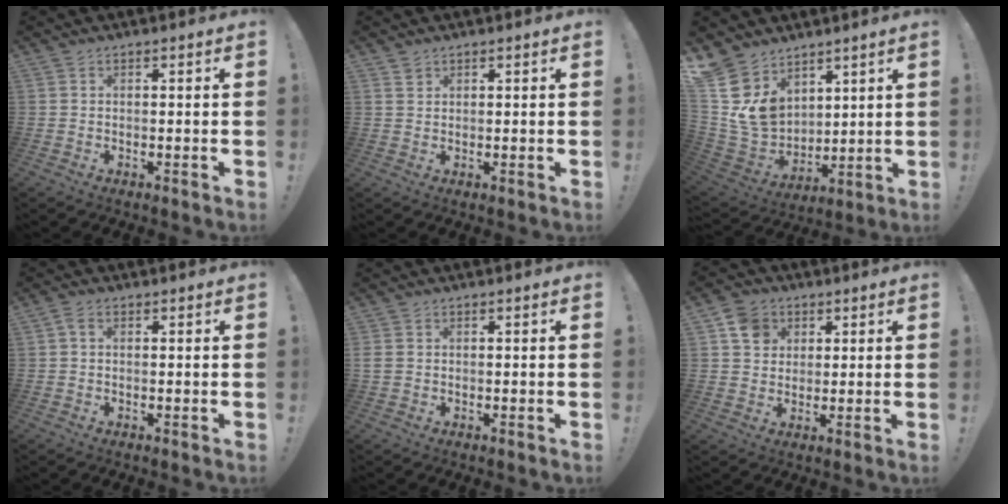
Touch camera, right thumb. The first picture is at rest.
{"total": 1.5, "force": [1.1, 0.9, 0.3], "torque": [0.009, -0.009, 0.018]}
{"total": 14.1, "force": [6.9, 11.1, 5.3], "torque": [-0.116, -0.061, 0.139]}
{"total": 1.6, "force": [0.3, 1.0, 1.3], "torque": [-0.023, 0.003, 0.004]}
{"total": 1.7, "force": [0.1, 1.3, 1.1], "torque": [-0.020, 0.003, 0.003]}
{"total": 7.7, "force": [3.1, 6.6, 2.3], "torque": [-0.024, -0.012, 0.062]}